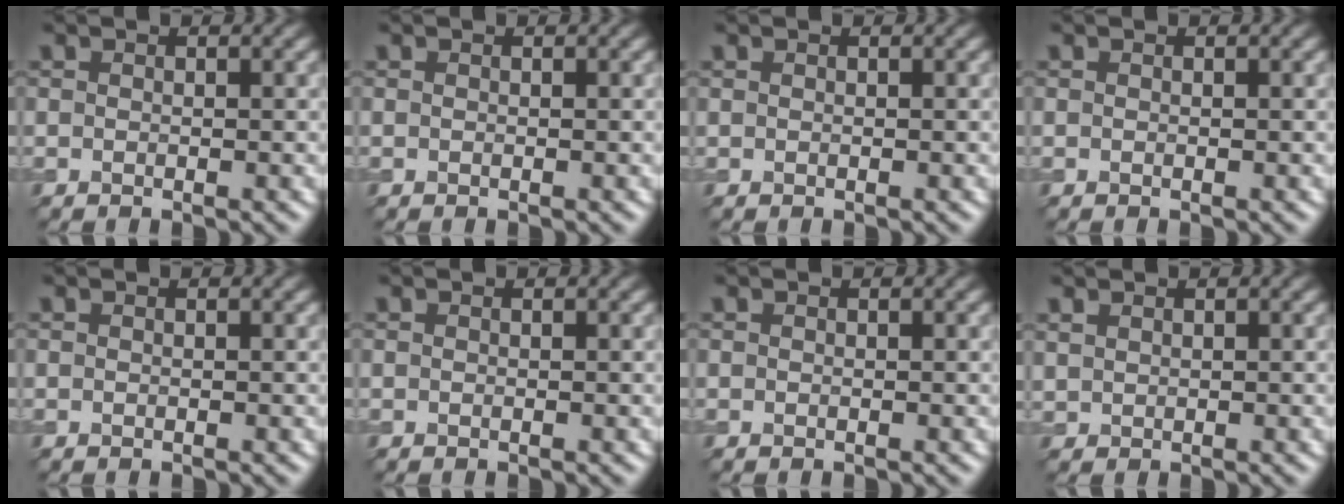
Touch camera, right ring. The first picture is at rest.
{"total": 0.0}
{"total": 0.0}
{"total": 0.0}
{"total": 0.0}
{"total": 0.0}
{"total": 0.0}
{"total": 0.9, "force": [0.7, 0.6, 0.1], "torque": [-0.006, 0.001, 0.019]}